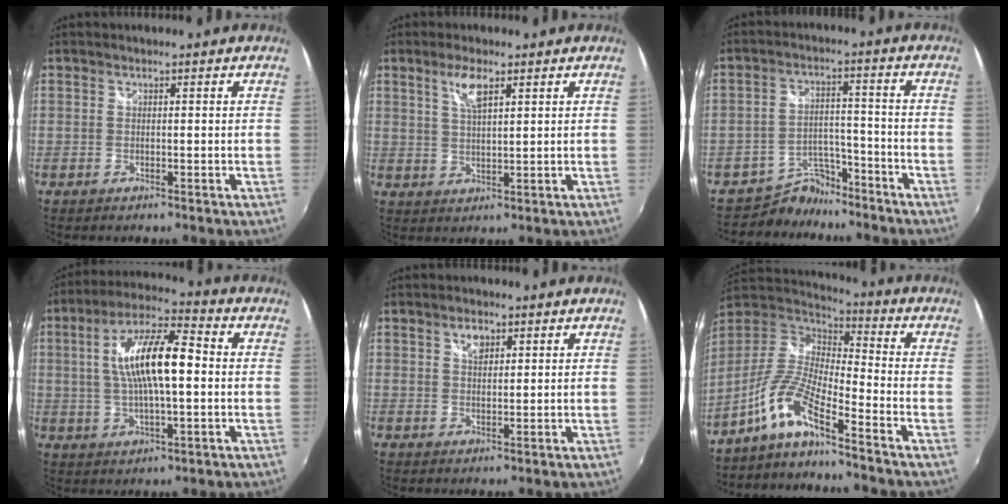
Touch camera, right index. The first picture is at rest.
{"total": 4.7, "force": [2.6, 1.4, 3.7], "torque": [-0.069, 0.002, 0.049]}
{"total": 7.9, "force": [-7.0, 3.6, 0.1], "torque": [-0.013, 0.030, -0.114]}
{"total": 14.1, "force": [1.1, 4.2, 13.4], "torque": [-0.248, 0.015, 0.016]}
{"total": 2.7, "force": [1.4, 1.6, 1.6], "torque": [-0.024, 0.005, 0.024]}
{"total": 10.4, "force": [-7.4, 1.5, 7.2], "torque": [-0.159, 0.006, -0.154]}